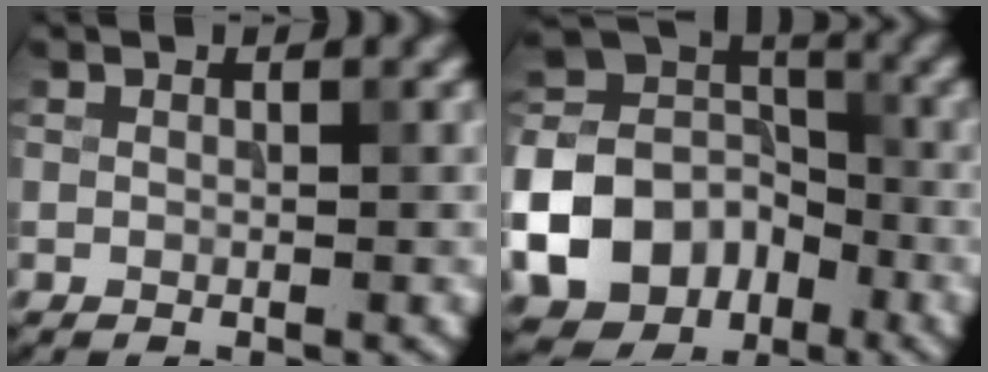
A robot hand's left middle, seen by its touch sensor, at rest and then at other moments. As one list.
[{"total": 10.8, "force": [-4.4, 8.6, 4.9], "torque": [-0.123, -0.001, -0.091]}]